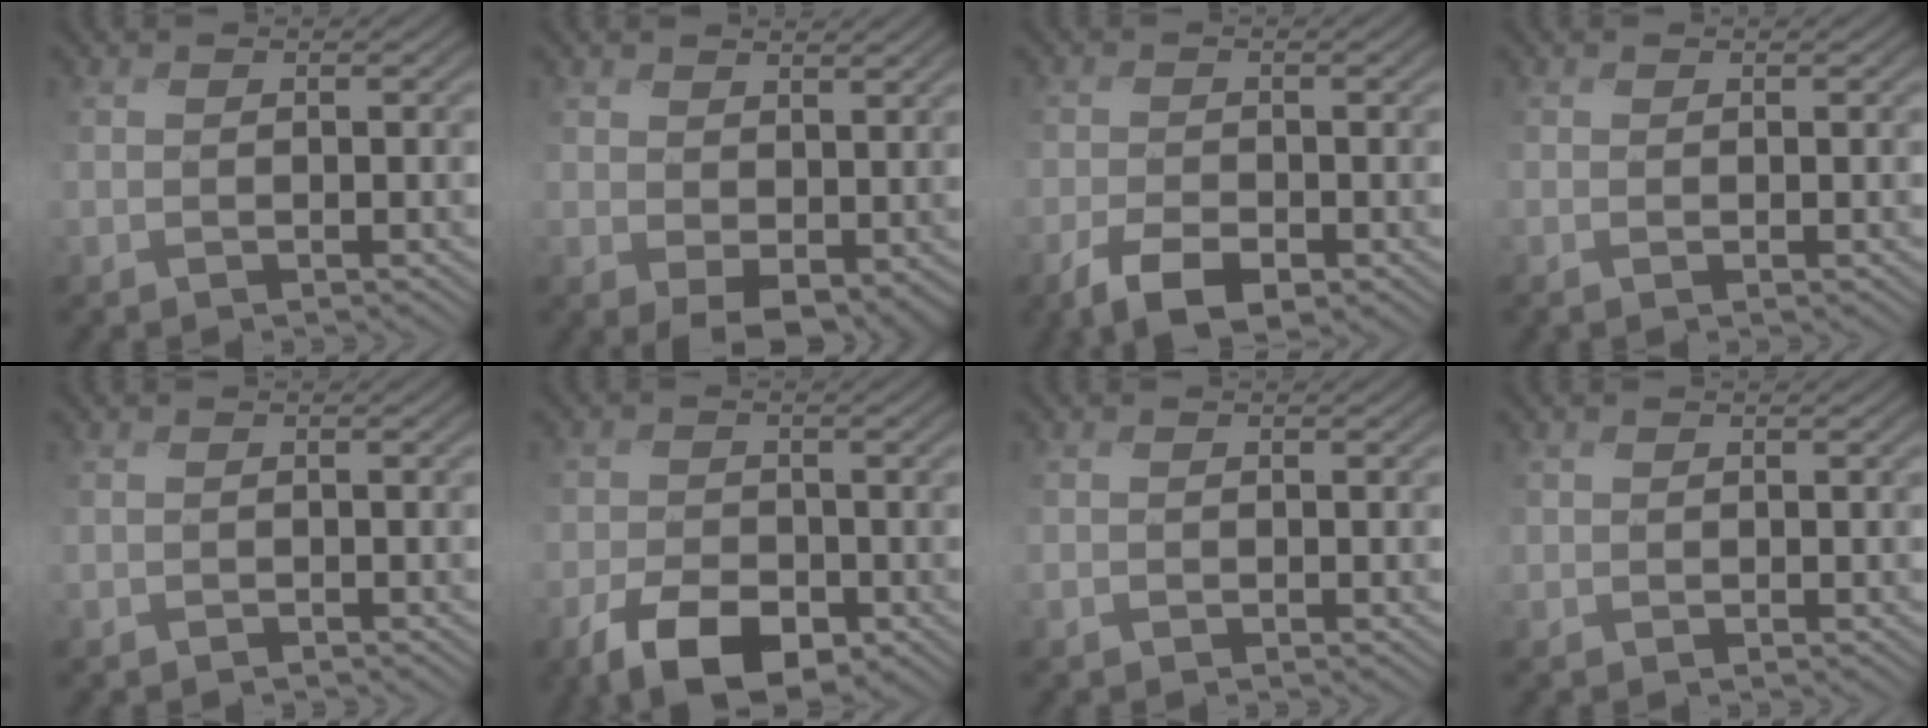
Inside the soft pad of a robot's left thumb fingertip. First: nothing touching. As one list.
[{"total": 4.3, "force": [0.9, 2.9, 3.0], "torque": [-0.063, -0.019, 0.026]}, {"total": 4.3, "force": [-2.6, 1.9, 2.9], "torque": [-0.056, -0.005, -0.051]}, {"total": 0.0}, {"total": 0.8, "force": [-0.7, 0.4, 0.0], "torque": [0.005, -0.003, -0.017]}, {"total": 6.8, "force": [-3.8, 3.8, 4.1], "torque": [-0.076, -0.010, -0.065]}, {"total": 0.8, "force": [-0.5, 0.6, 0.1], "torque": [0.001, -0.003, -0.014]}, {"total": 0.9, "force": [0.1, 0.9, -0.1], "torque": [-0.002, -0.002, -0.001]}]